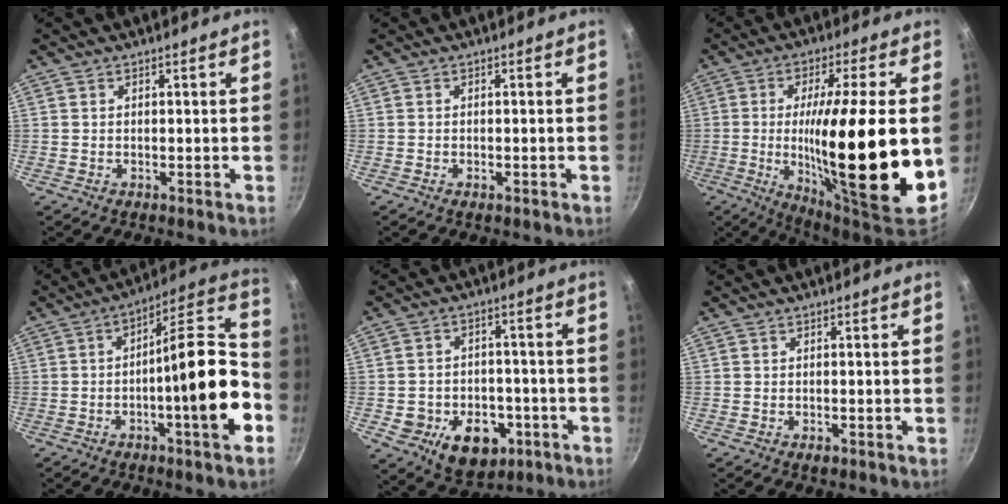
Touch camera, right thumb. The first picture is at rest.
{"total": 1.0, "force": [-0.5, 0.5, 0.8], "torque": [-0.012, 0.002, -0.008]}
{"total": 23.9, "force": [-1.2, 4.0, 23.6], "torque": [-0.381, -0.010, -0.011]}
{"total": 19.2, "force": [-5.1, 5.0, 17.8], "torque": [-0.233, 0.054, -0.092]}
{"total": 12.7, "force": [-4.7, 9.1, 7.6], "torque": [-0.083, 0.024, -0.056]}
{"total": 1.3, "force": [-0.7, 0.7, 0.9], "torque": [-0.019, 0.002, -0.009]}